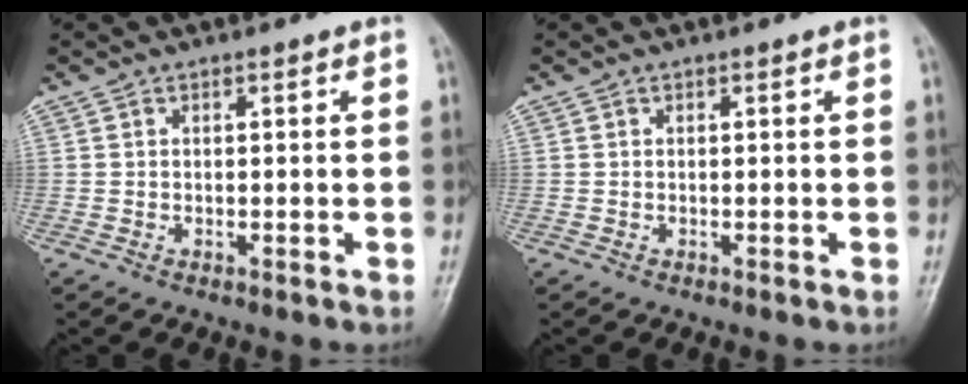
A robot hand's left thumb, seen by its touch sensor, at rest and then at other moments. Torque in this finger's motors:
{"motor_torque": [0.00, 0.00, 0.01, -0.02, 0.00]}